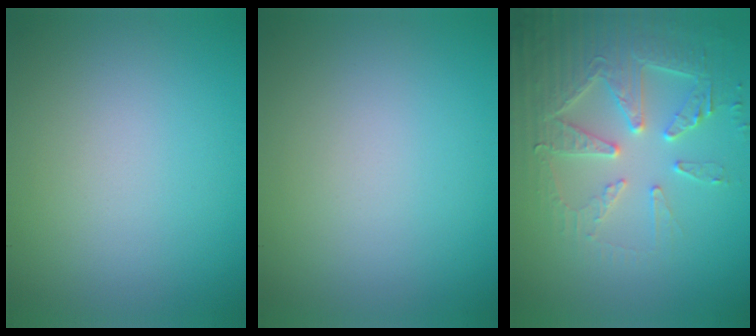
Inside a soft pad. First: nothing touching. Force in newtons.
{"total": 0.0}
{"total": 5.4, "press": 5.0, "slide": 2.1}